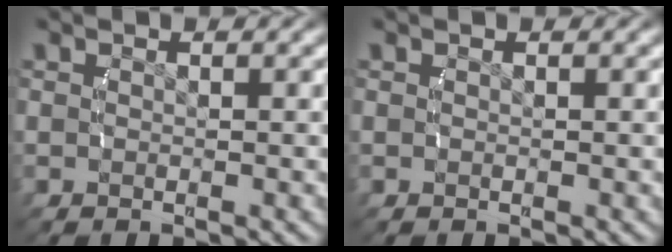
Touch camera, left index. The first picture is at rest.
{"total": 0.0}